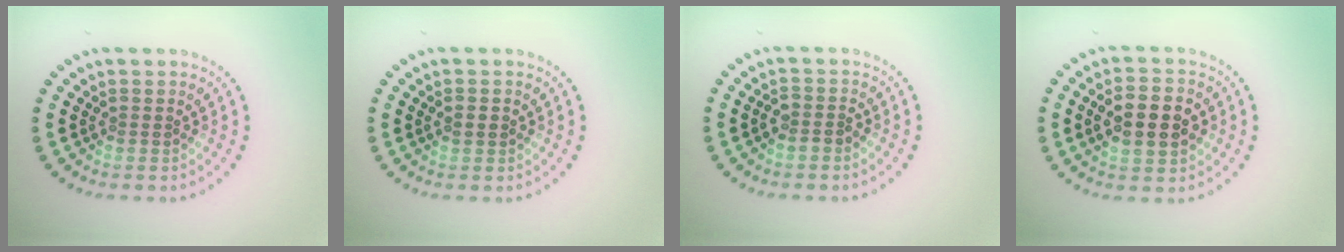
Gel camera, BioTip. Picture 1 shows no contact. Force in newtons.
{"total": 1.5, "press": 1.5, "slide": 0.2}
{"total": 1.5, "press": 1.2, "slide": 0.9}
{"total": 5.2, "press": 5.2, "slide": 0.4}